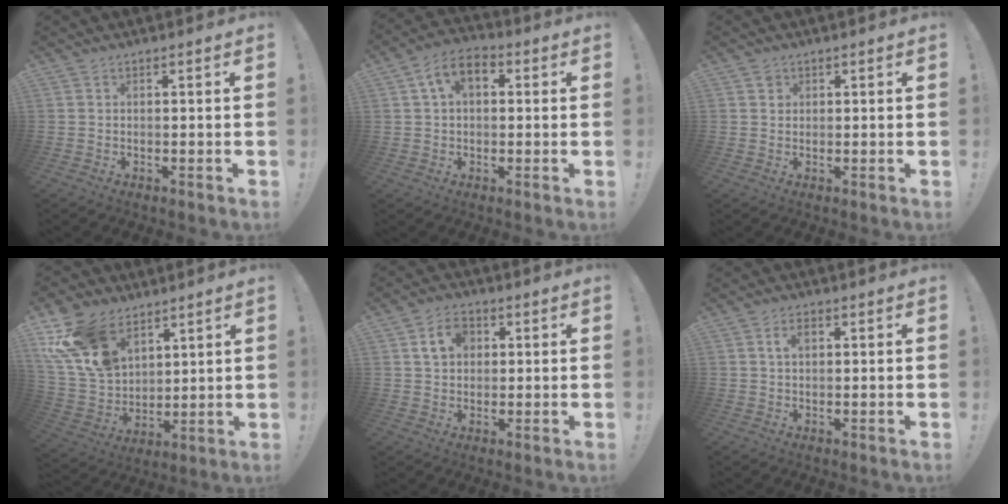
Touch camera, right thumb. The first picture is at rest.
{"total": 8.2, "force": [2.1, 5.1, 6.1], "torque": [-0.105, 0.010, 0.043]}
{"total": 1.9, "force": [0.8, 1.6, 0.4], "torque": [-0.008, 0.001, 0.016]}
{"total": 18.0, "force": [10.2, 11.6, 9.2], "torque": [-0.195, -0.050, 0.200]}
{"total": 7.6, "force": [2.4, 5.9, 4.2], "torque": [-0.064, 0.008, 0.046]}
{"total": 3.2, "force": [1.0, 1.8, 2.4], "torque": [-0.035, 0.000, 0.014]}